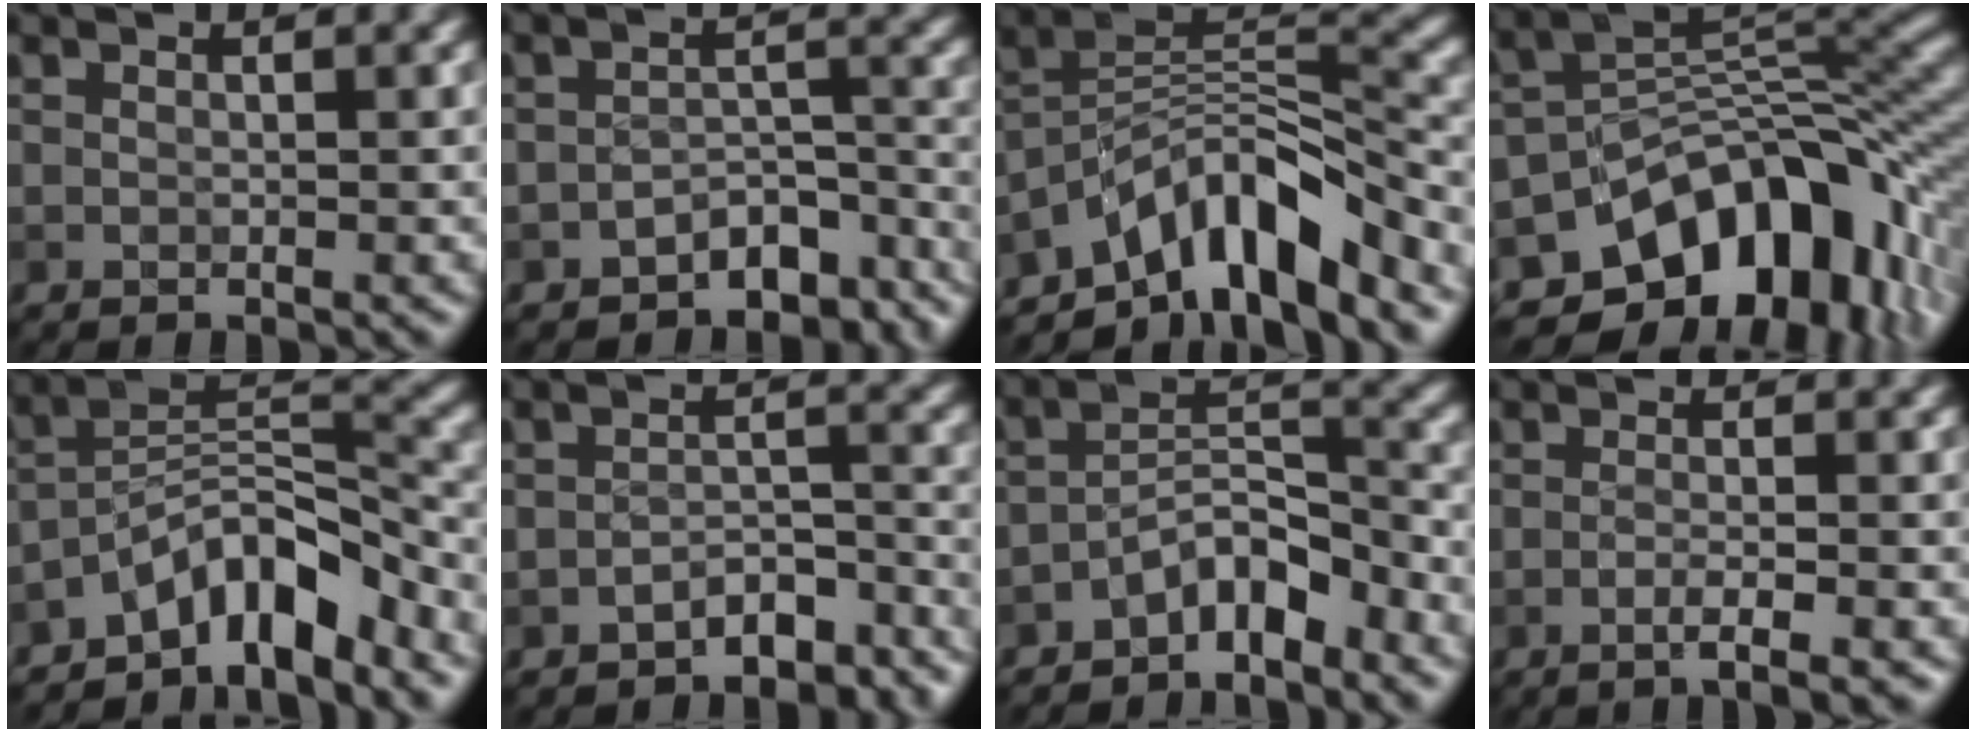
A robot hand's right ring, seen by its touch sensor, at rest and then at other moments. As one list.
[{"total": 5.9, "force": [-4.6, 2.9, 2.4], "torque": [-0.016, -0.007, -0.074]}, {"total": 9.1, "force": [-6.6, 2.9, 5.6], "torque": [-0.076, 0.007, -0.127]}, {"total": 12.3, "force": [-5.7, 7.8, 7.7], "torque": [-0.113, 0.000, -0.098]}, {"total": 6.9, "force": [-5.2, 2.0, 4.0], "torque": [-0.053, 0.010, -0.100]}, {"total": 4.8, "force": [-4.1, 1.9, 1.8], "torque": [-0.019, -0.003, -0.064]}, {"total": 4.8, "force": [-3.5, 1.7, 2.8], "torque": [-0.040, 0.015, -0.070]}, {"total": 2.5, "force": [-1.2, 0.4, 2.1], "torque": [-0.030, 0.002, -0.030]}]